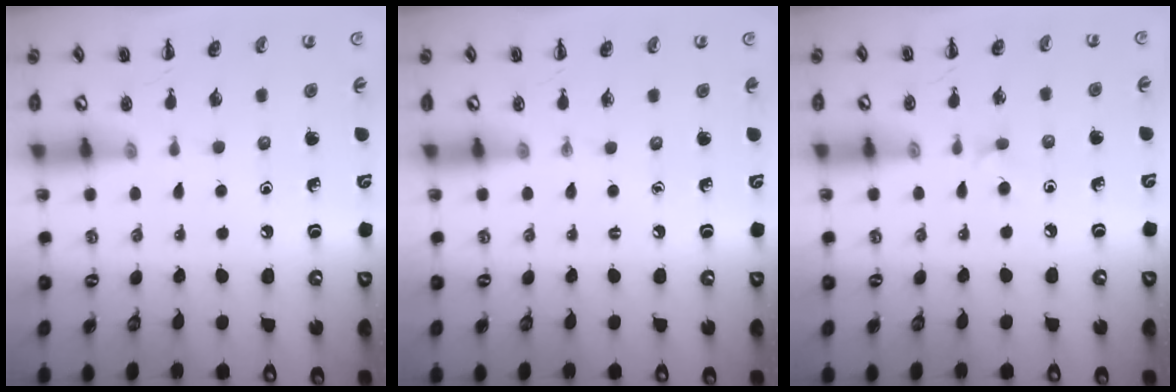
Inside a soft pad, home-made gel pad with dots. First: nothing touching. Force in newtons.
{"total": 0.0}
{"total": 4.2, "press": 4.0, "slide": 1.5}